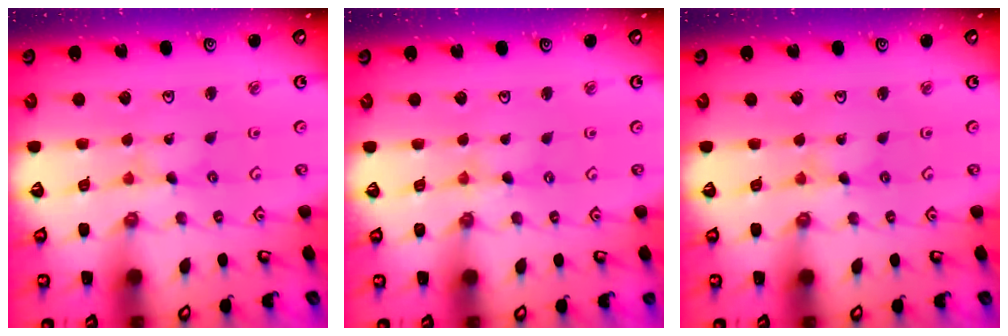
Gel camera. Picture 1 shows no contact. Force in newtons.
{"total": 0.8, "press": 0.8, "slide": 0.2}
{"total": 0.0}